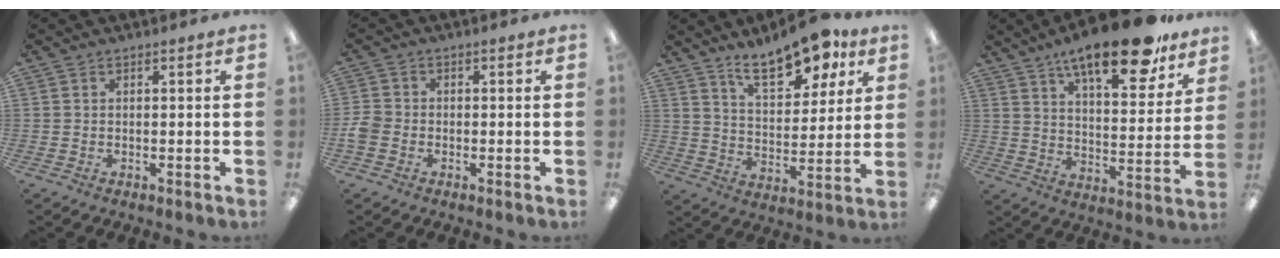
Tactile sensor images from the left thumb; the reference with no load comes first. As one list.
[{"total": 3.4, "force": [-1.4, 2.7, 1.5], "torque": [-0.020, 0.009, -0.023]}, {"total": 14.8, "force": [11.0, 5.9, 7.9], "torque": [-0.120, -0.061, 0.191]}, {"total": 18.8, "force": [13.6, 6.0, 11.5], "torque": [-0.175, -0.080, 0.221]}]